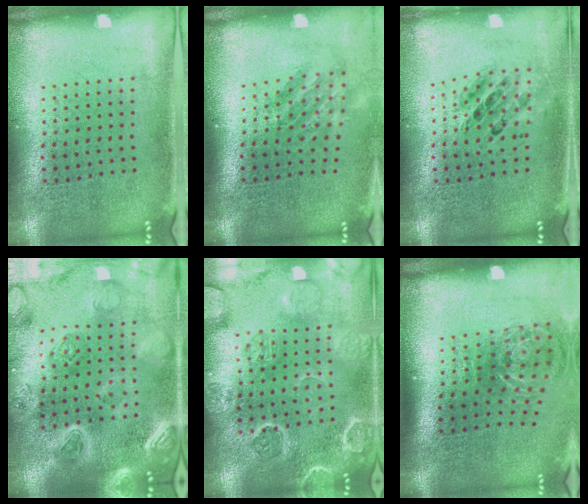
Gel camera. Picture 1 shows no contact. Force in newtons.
{"total": 1.7, "press": 1.2, "slide": 1.2}
{"total": 0.7, "press": 0.7, "slide": 0.2}
{"total": 4.5, "press": 3.9, "slide": 2.1}
{"total": 3.3, "press": 3.1, "slide": 1.0}
{"total": 1.7, "press": 1.2, "slide": 1.2}